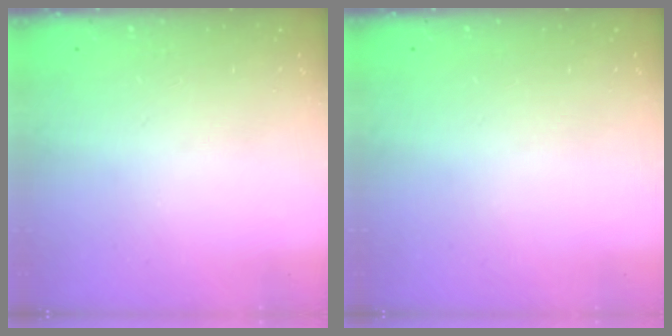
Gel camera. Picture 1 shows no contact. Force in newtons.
{"total": 0.0}